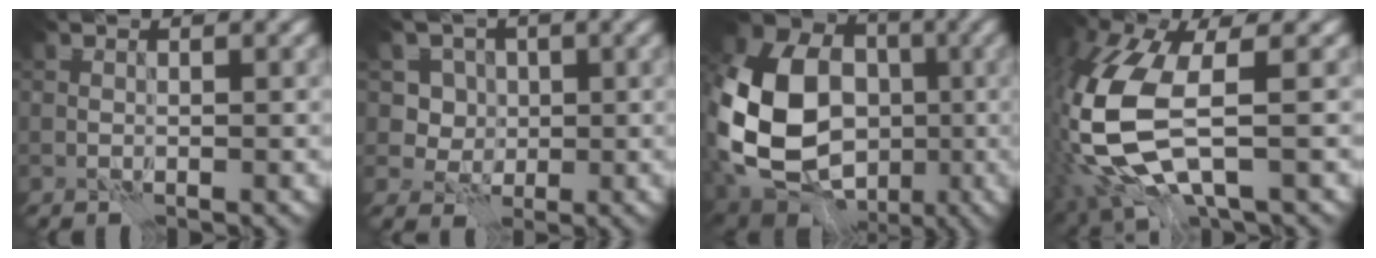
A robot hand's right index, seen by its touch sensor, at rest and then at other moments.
{"total": 3.3, "force": [0.4, 3.1, 0.9], "torque": [-0.014, -0.015, 0.011]}
{"total": 16.8, "force": [-2.7, 13.2, 10.0], "torque": [-0.217, -0.001, -0.047]}
{"total": 10.8, "force": [-1.6, 5.4, 9.2], "torque": [-0.232, -0.031, -0.027]}